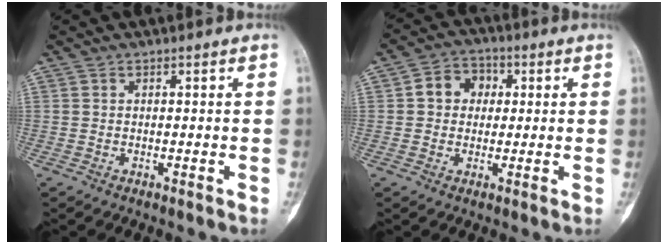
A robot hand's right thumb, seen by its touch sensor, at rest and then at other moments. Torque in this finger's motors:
{"motor_torque": [-0.16, 0.43, 0.56, 0.01, 0.02]}